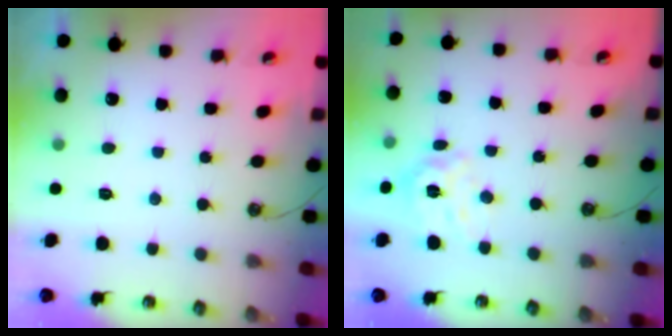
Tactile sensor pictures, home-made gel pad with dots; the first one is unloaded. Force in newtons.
{"total": 11.8, "press": 11.8, "slide": 0.9}